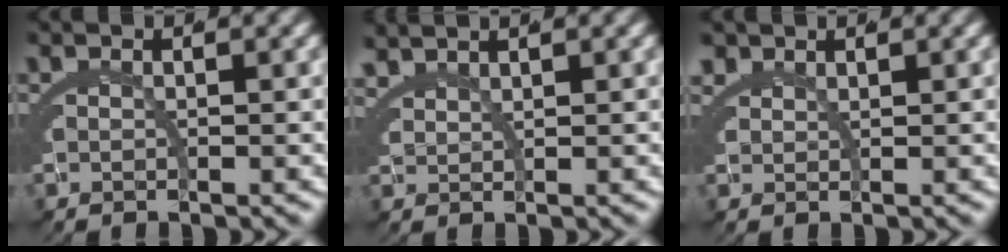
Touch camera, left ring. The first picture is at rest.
{"total": 2.5, "force": [2.4, 0.3, 0.9], "torque": [-0.028, 0.002, 0.049]}
{"total": 1.9, "force": [1.7, 0.5, 0.7], "torque": [-0.024, -0.004, 0.039]}